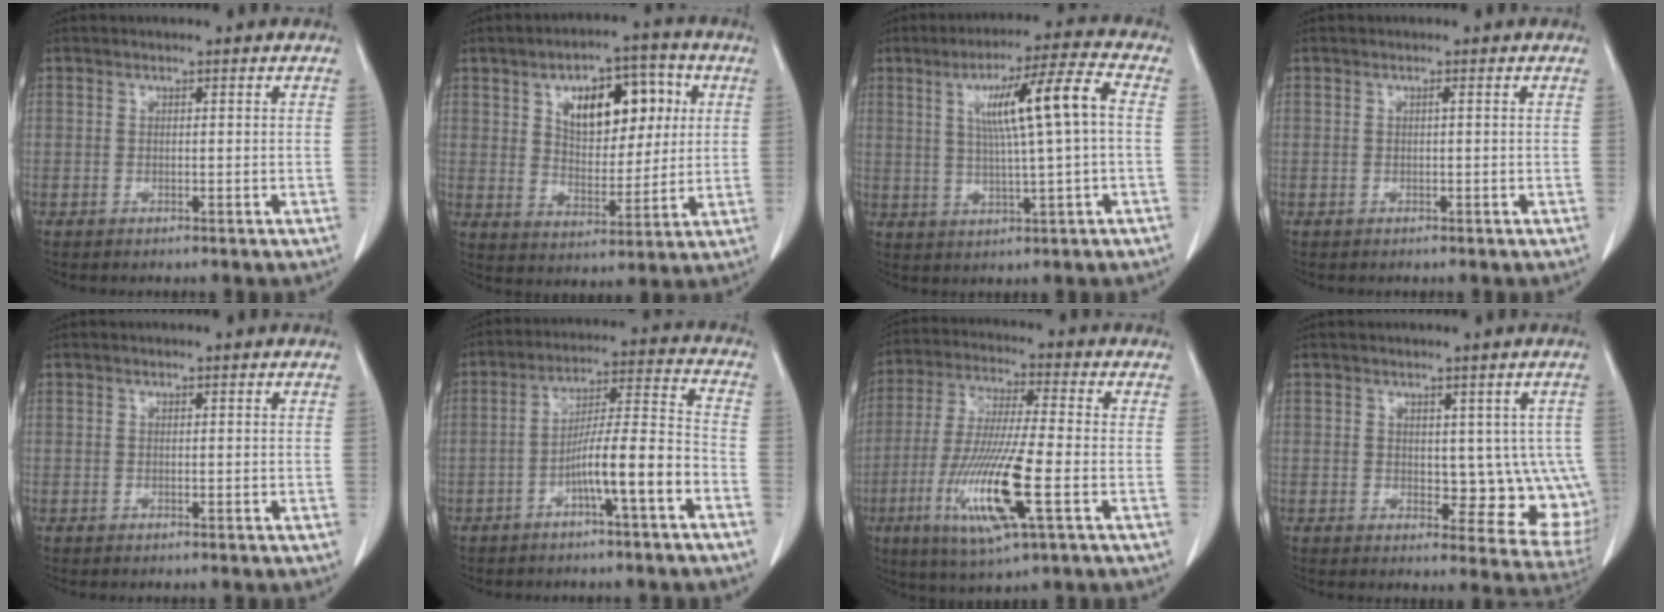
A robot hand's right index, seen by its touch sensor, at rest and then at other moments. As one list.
[{"total": 12.5, "force": [4.1, 6.3, 10.0], "torque": [-0.146, 0.023, 0.068]}, {"total": 10.9, "force": [1.7, -0.2, 10.8], "torque": [-0.178, 0.014, 0.031]}, {"total": 0.0}, {"total": 0.0}, {"total": 10.2, "force": [-4.6, 0.0, 9.1], "torque": [-0.156, 0.023, -0.076]}, {"total": 15.1, "force": [-4.8, 1.2, 14.3], "torque": [-0.291, -0.026, -0.088]}, {"total": 9.0, "force": [0.6, 5.1, 7.4], "torque": [-0.060, -0.006, 0.016]}]